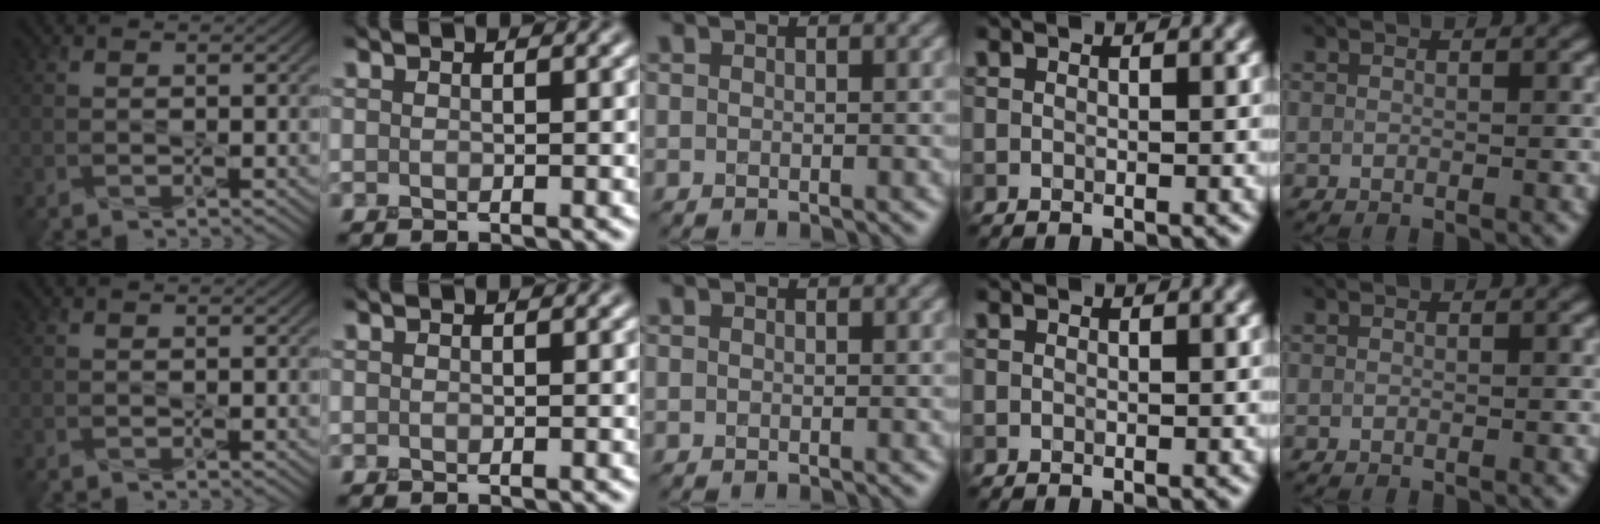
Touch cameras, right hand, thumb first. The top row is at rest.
{}